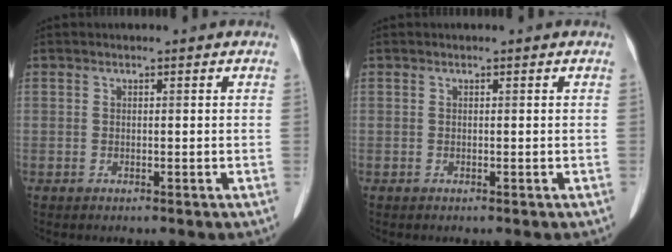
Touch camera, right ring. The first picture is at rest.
{"total": 0.0}